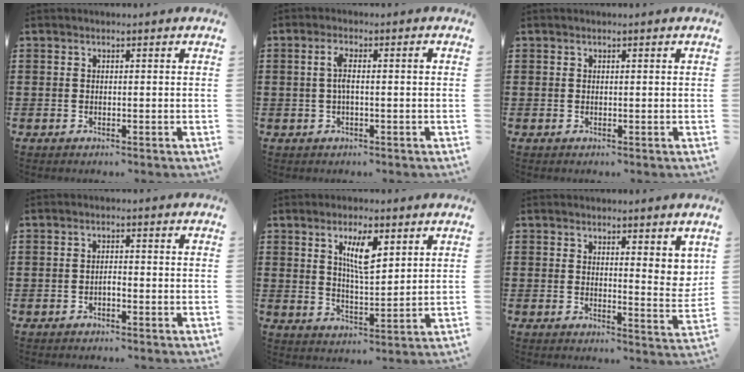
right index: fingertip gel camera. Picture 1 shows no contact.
{"total": 3.2, "force": [-0.1, 0.4, 3.1], "torque": [-0.058, 0.003, -0.005]}
{"total": 0.0}
{"total": 1.2, "force": [-0.7, 0.3, 0.9], "torque": [-0.021, 0.000, -0.013]}
{"total": 6.8, "force": [3.1, 2.2, 5.6], "torque": [-0.110, 0.004, 0.051]}
{"total": 3.7, "force": [2.8, 1.3, 1.9], "torque": [-0.031, -0.007, 0.048]}